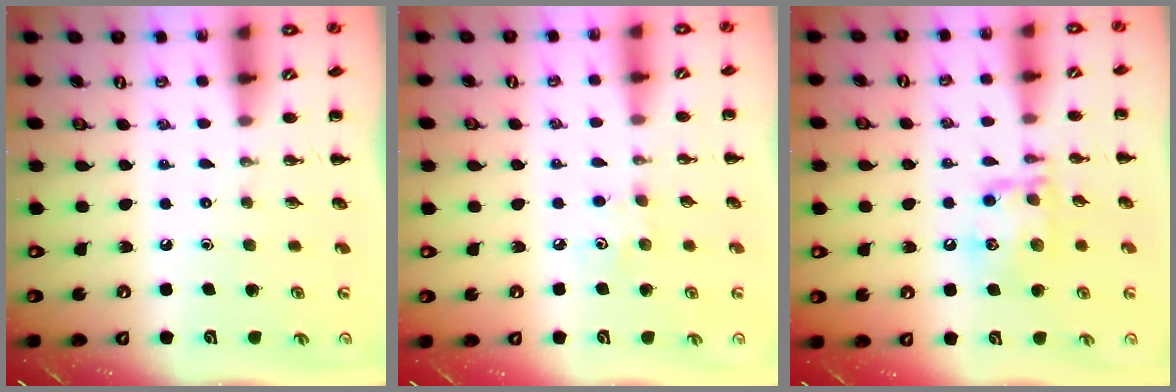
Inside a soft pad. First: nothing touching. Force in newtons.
{"total": 4.0, "press": 3.9, "slide": 0.9}
{"total": 13.8, "press": 13.7, "slide": 1.6}